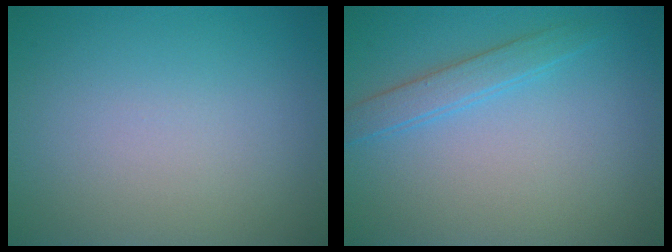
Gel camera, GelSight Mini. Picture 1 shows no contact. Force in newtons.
{"total": 2.1, "press": 2.1, "slide": 0.1}